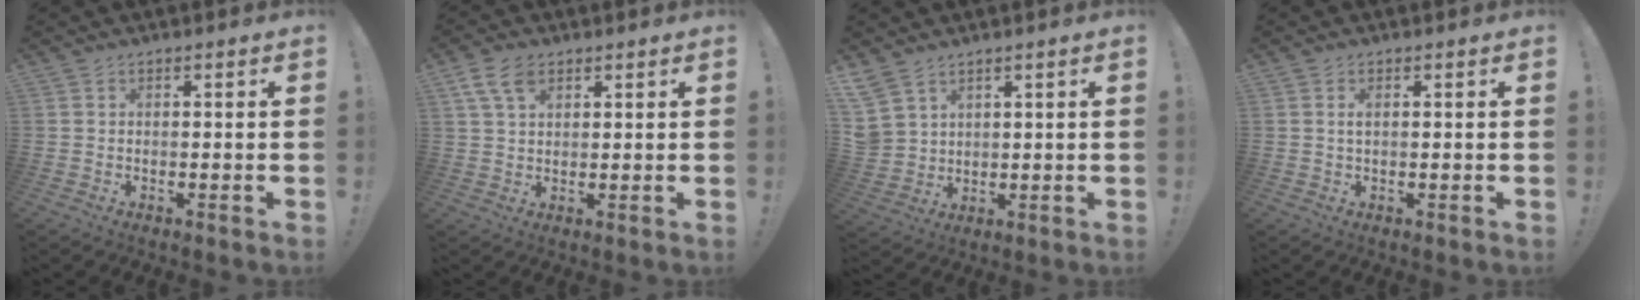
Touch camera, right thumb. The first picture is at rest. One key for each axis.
{"total": 7.2, "fx": 3.6, "fy": 4.2, "fz": 4.5, "tx": -0.084, "ty": -0.001, "tz": 0.072}
{"total": 6.8, "fx": 5.0, "fy": 4.2, "fz": 2.0, "tx": -0.051, "ty": -0.030, "tz": 0.101}
{"total": 1.2, "fx": 0.2, "fy": 0.3, "fz": 1.1, "tx": -0.023, "ty": 0.002, "tz": 0.002}